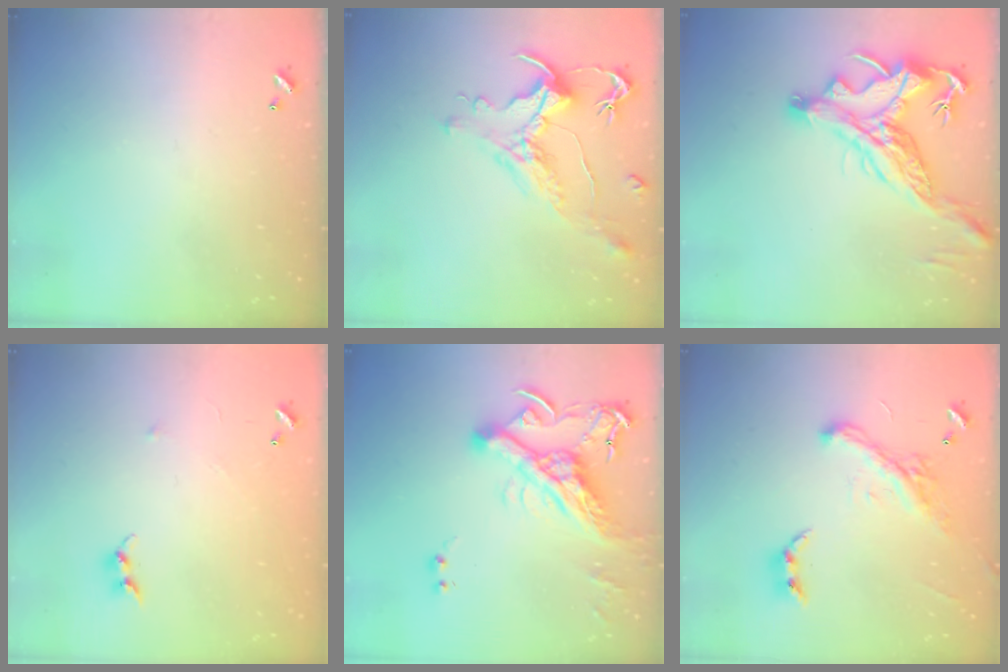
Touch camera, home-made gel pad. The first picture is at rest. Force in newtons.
{"total": 1.7, "press": 1.1, "slide": 1.3}
{"total": 4.7, "press": 4.5, "slide": 1.2}
{"total": 6.4, "press": 6.4, "slide": 0.4}
{"total": 14.9, "press": 14.7, "slide": 2.3}
{"total": 2.2, "press": 2.2, "slide": 0.1}